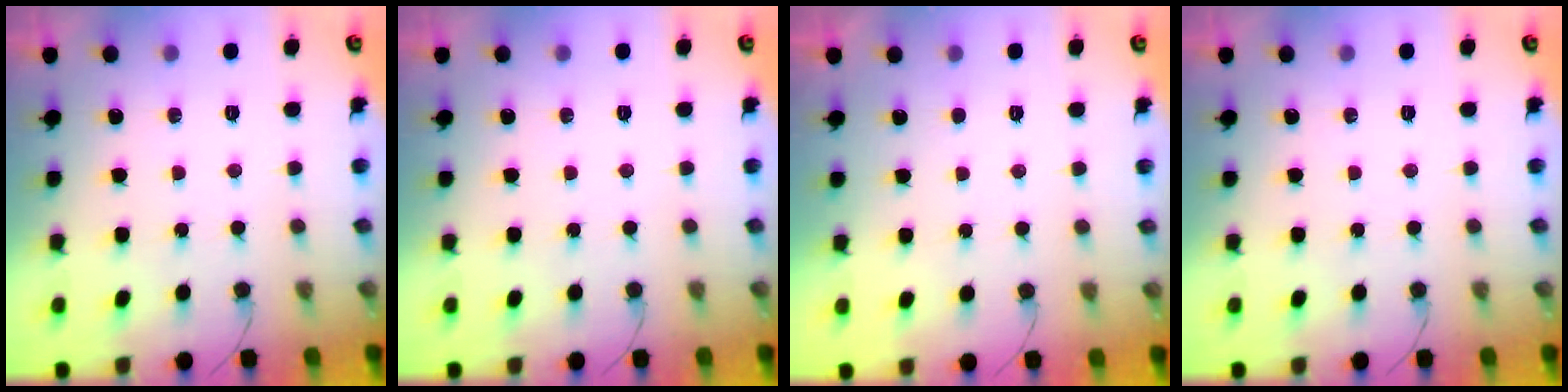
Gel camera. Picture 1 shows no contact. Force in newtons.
{"total": 0.0}
{"total": 1.4, "press": 1.4, "slide": 0.3}
{"total": 0.0}